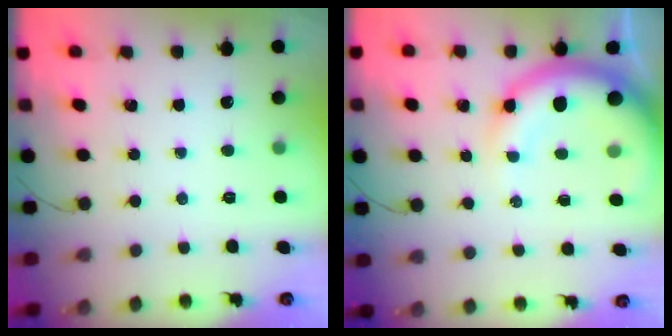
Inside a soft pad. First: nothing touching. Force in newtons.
{"total": 11.1, "press": 10.9, "slide": 2.2}